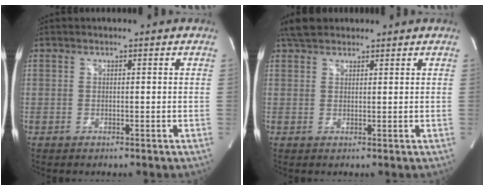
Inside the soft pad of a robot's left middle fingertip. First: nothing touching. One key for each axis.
{"total": 3.9, "fx": 3.3, "fy": 1.7, "fz": 1.3, "tx": -0.031, "ty": 0.020, "tz": 0.059}